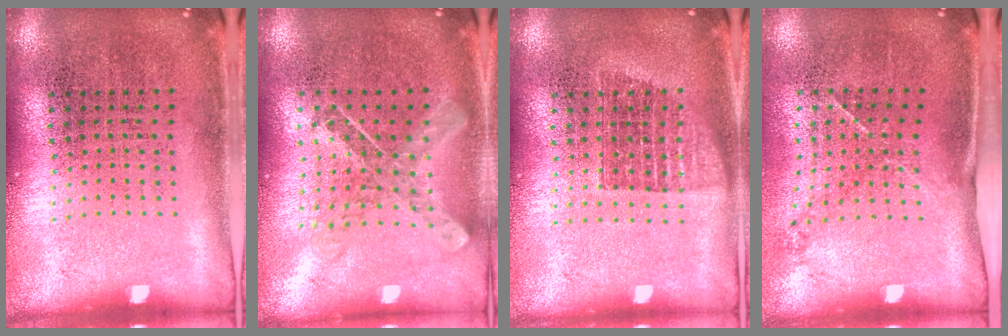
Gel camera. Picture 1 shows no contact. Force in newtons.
{"total": 0.9, "press": 0.9, "slide": 0.1}
{"total": 1.2, "press": 1.0, "slide": 0.7}
{"total": 1.5, "press": 1.0, "slide": 1.2}